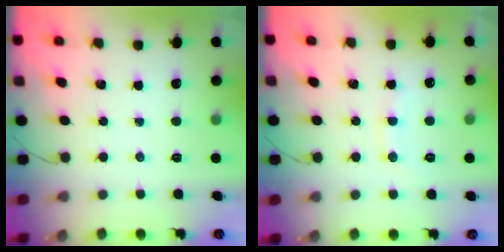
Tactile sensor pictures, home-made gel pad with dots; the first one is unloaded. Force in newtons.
{"total": 8.1, "press": 8.0, "slide": 1.0}